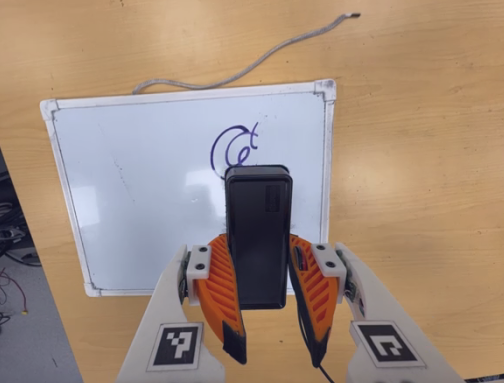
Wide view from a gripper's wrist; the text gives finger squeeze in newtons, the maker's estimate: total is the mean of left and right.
{"total": 9.1, "left": 7.4, "right": 10.7}